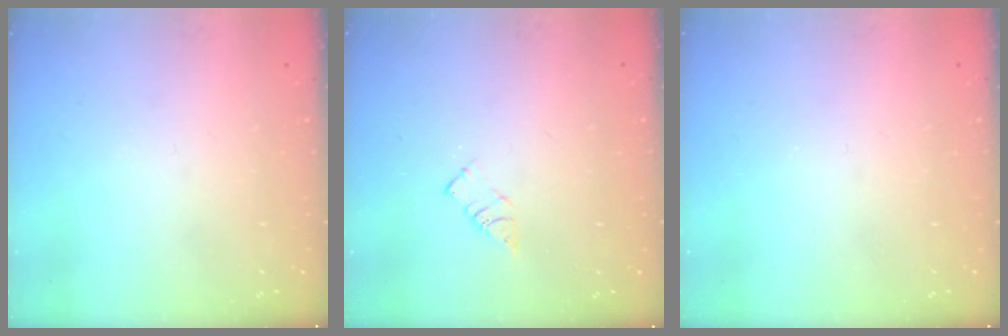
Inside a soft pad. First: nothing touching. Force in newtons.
{"total": 3.6, "press": 3.6, "slide": 0.4}
{"total": 0.0}